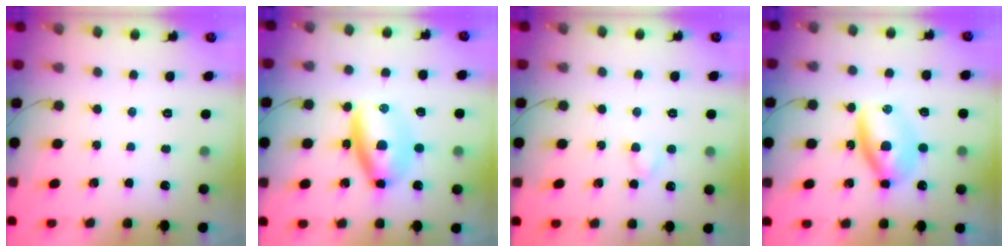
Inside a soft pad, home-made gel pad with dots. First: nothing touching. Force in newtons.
{"total": 7.5, "press": 7.2, "slide": 2.1}
{"total": 2.3, "press": 2.1, "slide": 0.9}
{"total": 6.5, "press": 6.5, "slide": 0.3}